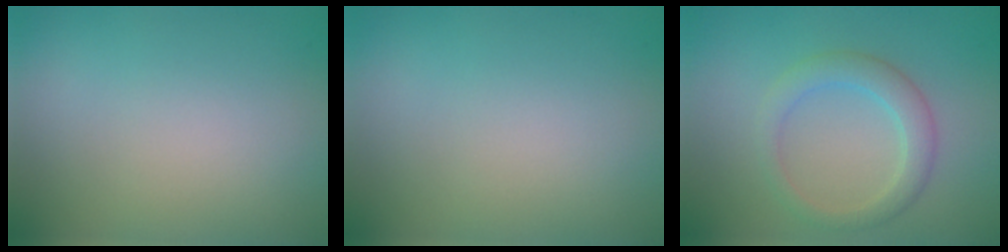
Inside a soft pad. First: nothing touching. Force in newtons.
{"total": 0.0}
{"total": 2.9, "press": 2.9, "slide": 0.1}